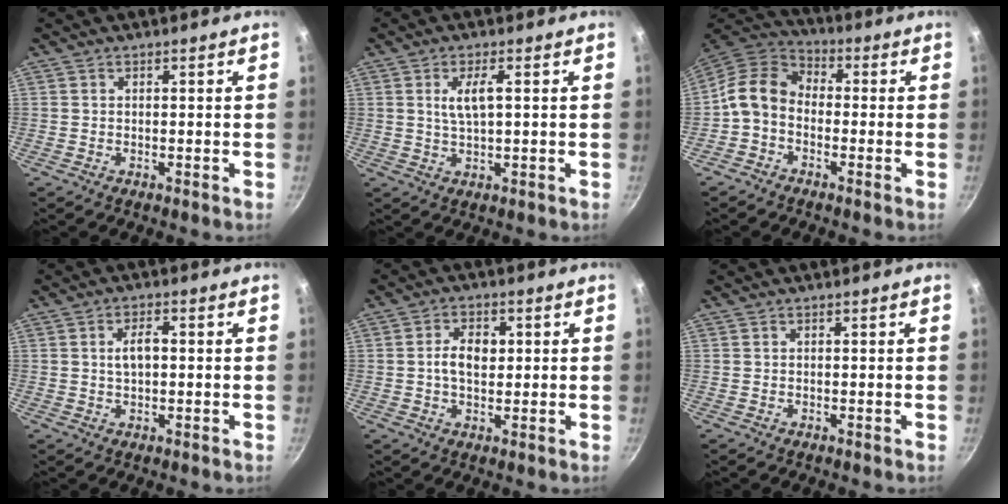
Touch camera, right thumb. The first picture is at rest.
{"total": 4.4, "force": [1.0, 1.3, 4.1], "torque": [-0.084, -0.002, 0.021]}
{"total": 9.6, "force": [-1.9, 7.3, 6.0], "torque": [-0.106, 0.037, -0.053]}
{"total": 3.8, "force": [0.3, 2.0, 3.3], "torque": [-0.058, 0.005, 0.005]}
{"total": 5.7, "force": [0.5, 3.6, 4.3], "torque": [-0.066, 0.006, 0.006]}
{"total": 0.0}